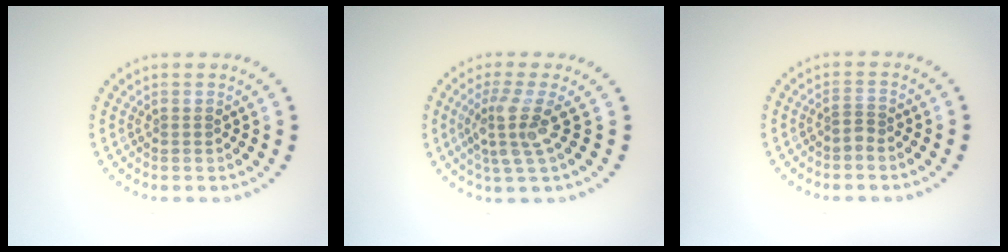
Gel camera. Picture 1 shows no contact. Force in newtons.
{"total": 3.4, "press": 2.5, "slide": 2.3}
{"total": 1.0, "press": 0.6, "slide": 0.8}